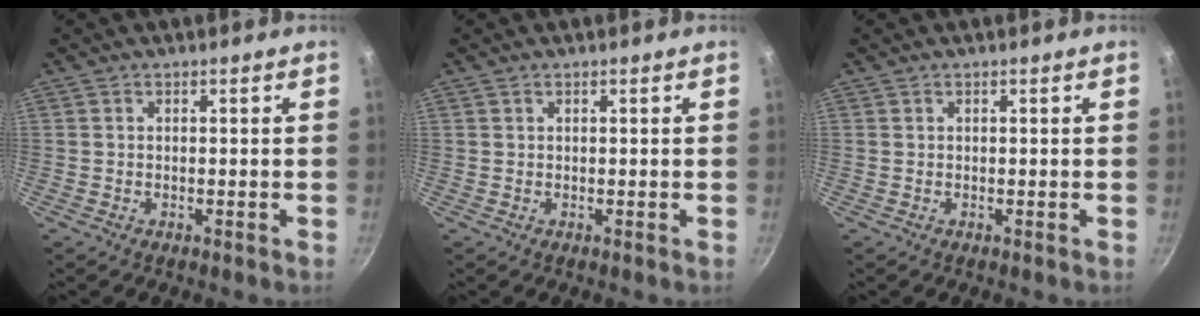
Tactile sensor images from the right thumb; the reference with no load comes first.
{"total": 0.0}
{"total": 0.0}